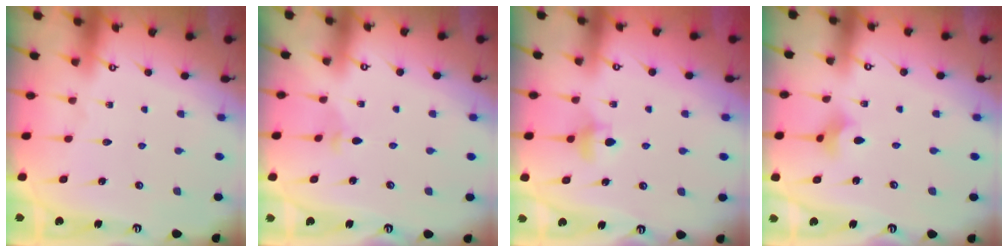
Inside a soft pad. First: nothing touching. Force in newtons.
{"total": 2.9, "press": 2.8, "slide": 0.6}
{"total": 4.7, "press": 4.7, "slide": 0.7}
{"total": 3.6, "press": 3.6, "slide": 0.4}